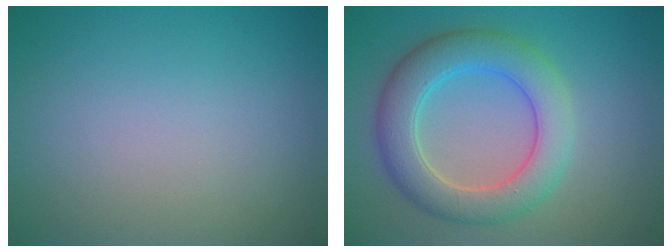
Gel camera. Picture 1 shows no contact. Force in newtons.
{"total": 6.1, "press": 6.1, "slide": 0.1}